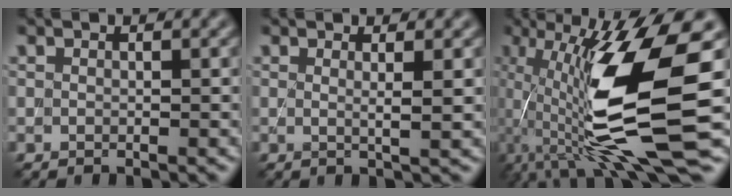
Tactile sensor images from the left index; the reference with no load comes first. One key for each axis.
{"total": 1.8, "fx": 0.5, "fy": 0.4, "fz": 1.7, "tx": -0.026, "ty": 0.000, "tz": 0.000}
{"total": 13.5, "fx": -0.7, "fy": 3.6, "fz": 13.0, "tx": -0.240, "ty": -0.009, "tz": -0.008}